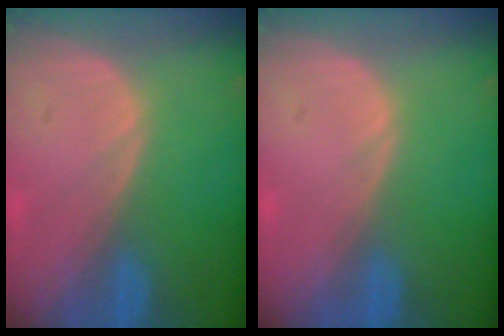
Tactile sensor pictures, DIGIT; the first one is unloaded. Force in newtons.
{"total": 0.0}